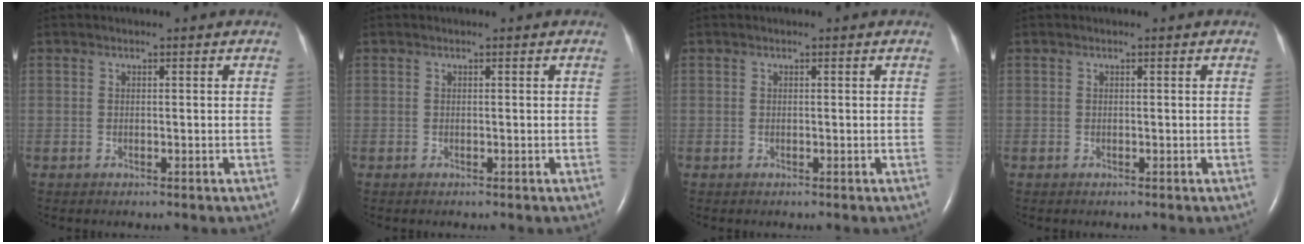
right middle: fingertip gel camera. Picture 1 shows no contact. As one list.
[{"total": 0.0}, {"total": 0.0}, {"total": 0.0}]